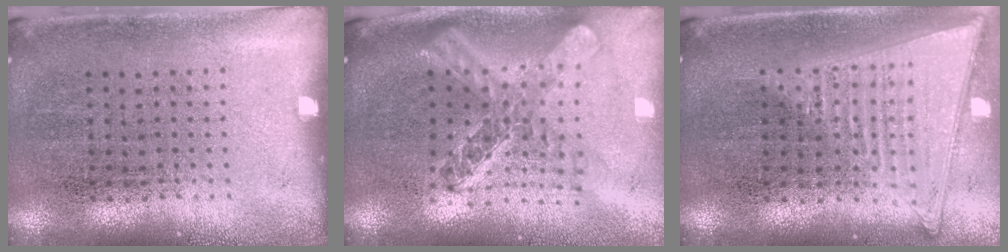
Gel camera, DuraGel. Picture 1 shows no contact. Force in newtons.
{"total": 2.4, "press": 1.9, "slide": 1.4}
{"total": 1.7, "press": 1.6, "slide": 0.6}